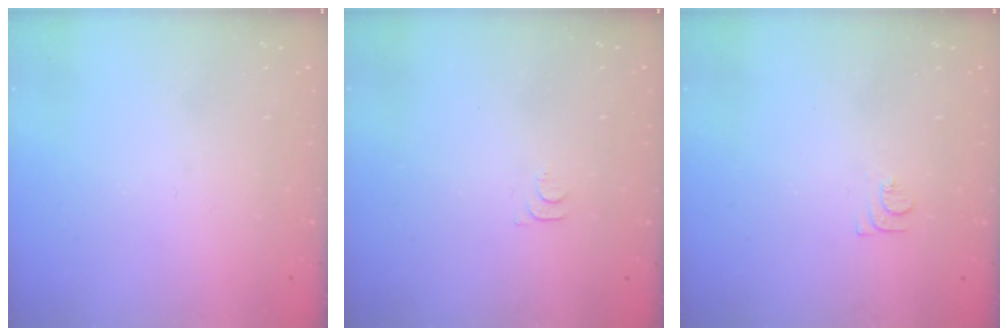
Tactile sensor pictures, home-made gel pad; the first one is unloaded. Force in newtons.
{"total": 3.6, "press": 3.6, "slide": 0.4}
{"total": 6.6, "press": 6.6, "slide": 0.7}